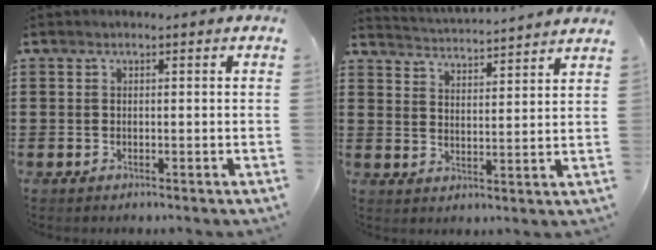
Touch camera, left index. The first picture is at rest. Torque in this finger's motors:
{"motor_torque": [-1.21, 0.92, 0.00, 0.05]}